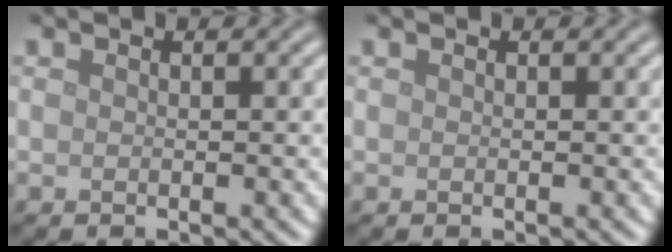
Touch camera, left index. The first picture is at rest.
{"total": 0.0}